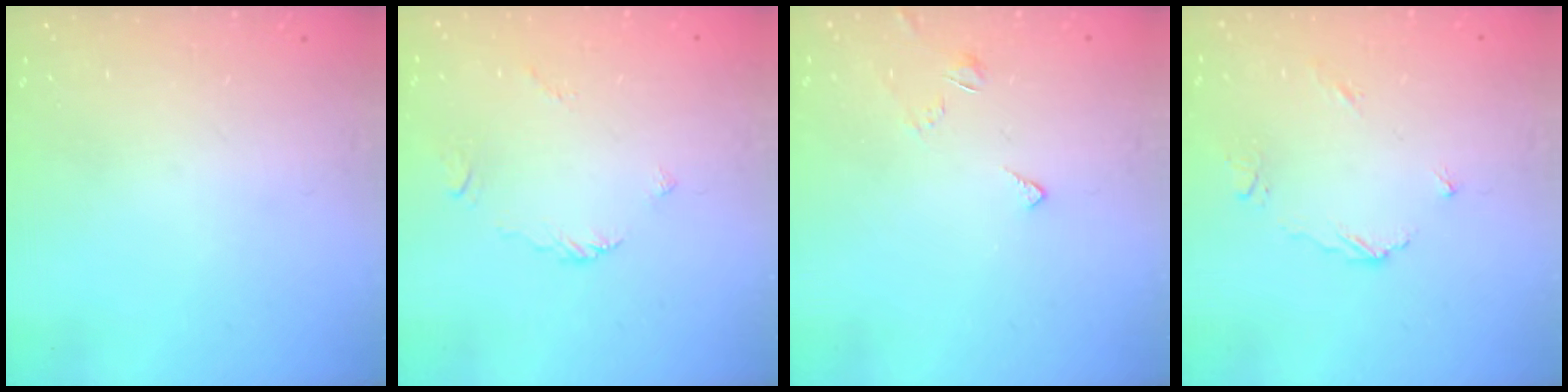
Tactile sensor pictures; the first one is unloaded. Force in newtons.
{"total": 2.5, "press": 2.4, "slide": 0.7}
{"total": 2.9, "press": 2.8, "slide": 0.6}
{"total": 4.4, "press": 4.4, "slide": 0.3}